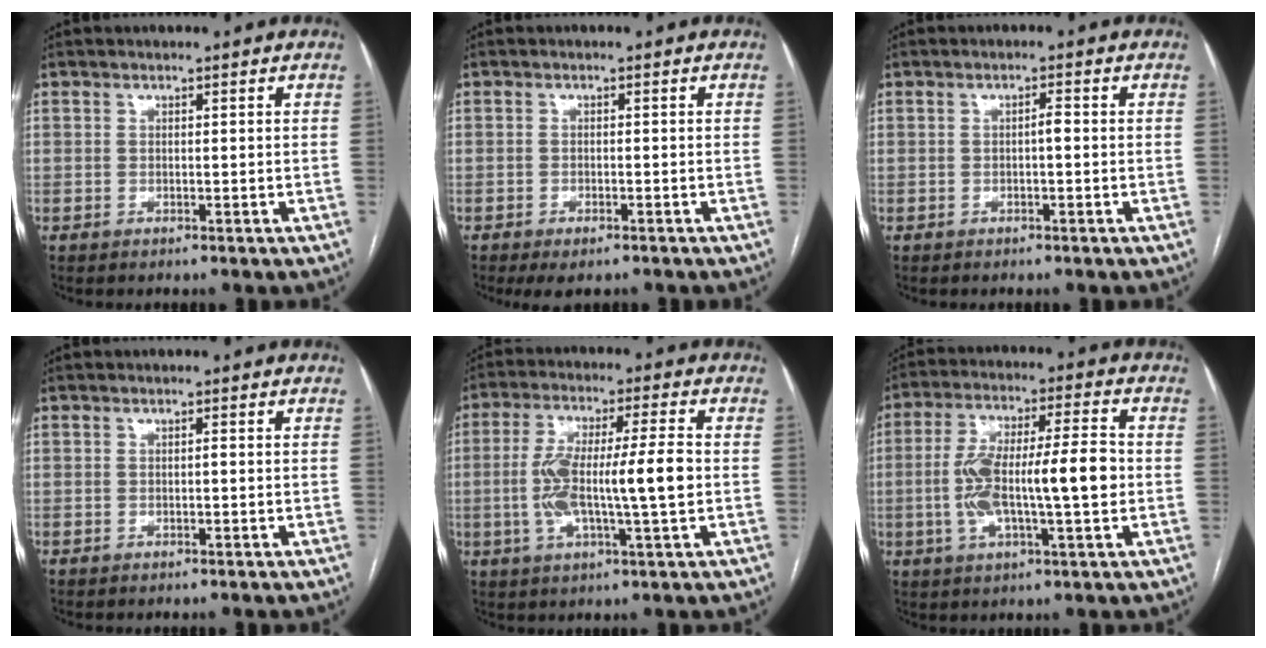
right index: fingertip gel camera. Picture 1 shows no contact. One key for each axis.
{"total": 3.3, "fx": -2.4, "fy": 1.2, "fz": 1.9, "tx": -0.028, "ty": -0.005, "tz": -0.031}
{"total": 1.2, "fx": -0.2, "fy": 0.2, "fz": 1.1, "tx": -0.018, "ty": 0.002, "tz": -0.003}
{"total": 0.0}
{"total": 12.1, "fx": -1.0, "fy": 1.1, "fz": 12.0, "tx": -0.229, "ty": 0.012, "tz": -0.018}
{"total": 13.7, "fx": -1.3, "fy": 2.5, "fz": 13.4, "tx": -0.248, "ty": 0.020, "tz": -0.021}